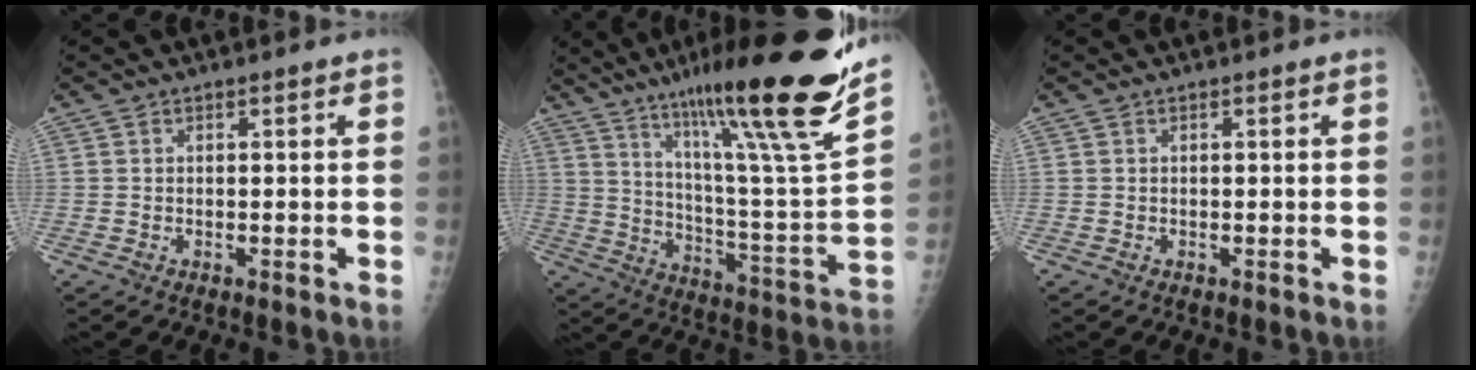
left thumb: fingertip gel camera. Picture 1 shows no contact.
{"total": 27.0, "force": [18.6, 1.4, 19.5], "torque": [-0.283, -0.092, 0.295]}
{"total": 0.0}